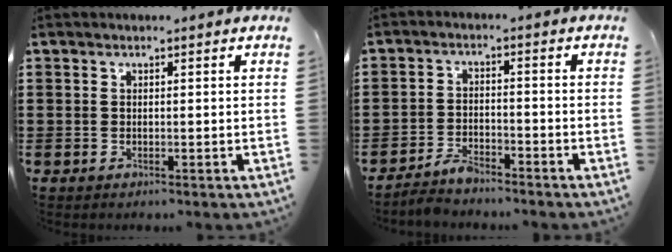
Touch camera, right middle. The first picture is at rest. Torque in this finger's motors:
{"motor_torque": [0.98, 1.01, -0.05, 0.02]}